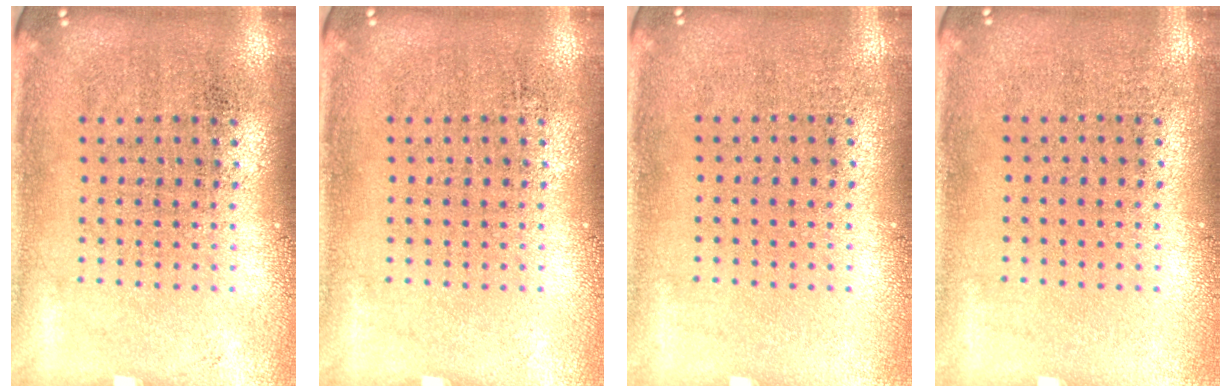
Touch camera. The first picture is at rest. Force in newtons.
{"total": 0.0}
{"total": 0.0}
{"total": 0.0}